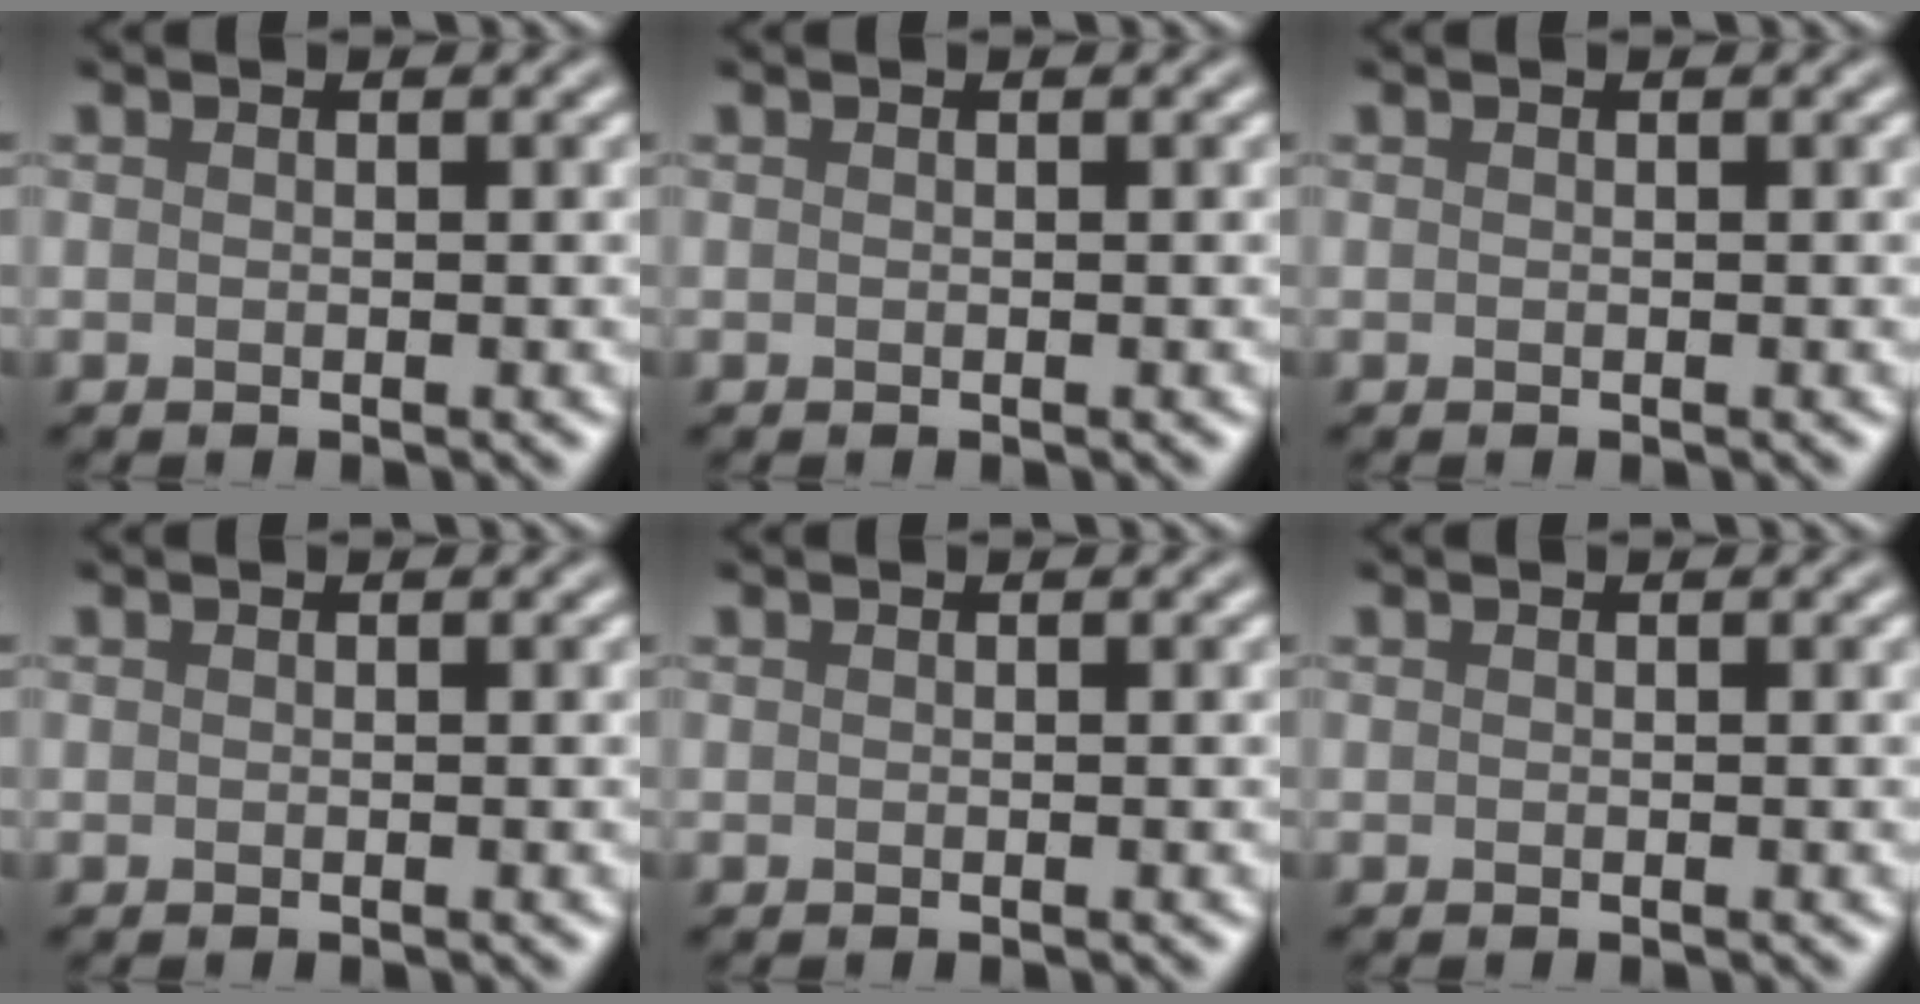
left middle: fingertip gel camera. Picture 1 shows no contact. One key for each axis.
{"total": 0.0}
{"total": 0.0}
{"total": 0.0}
{"total": 0.0}
{"total": 0.0}